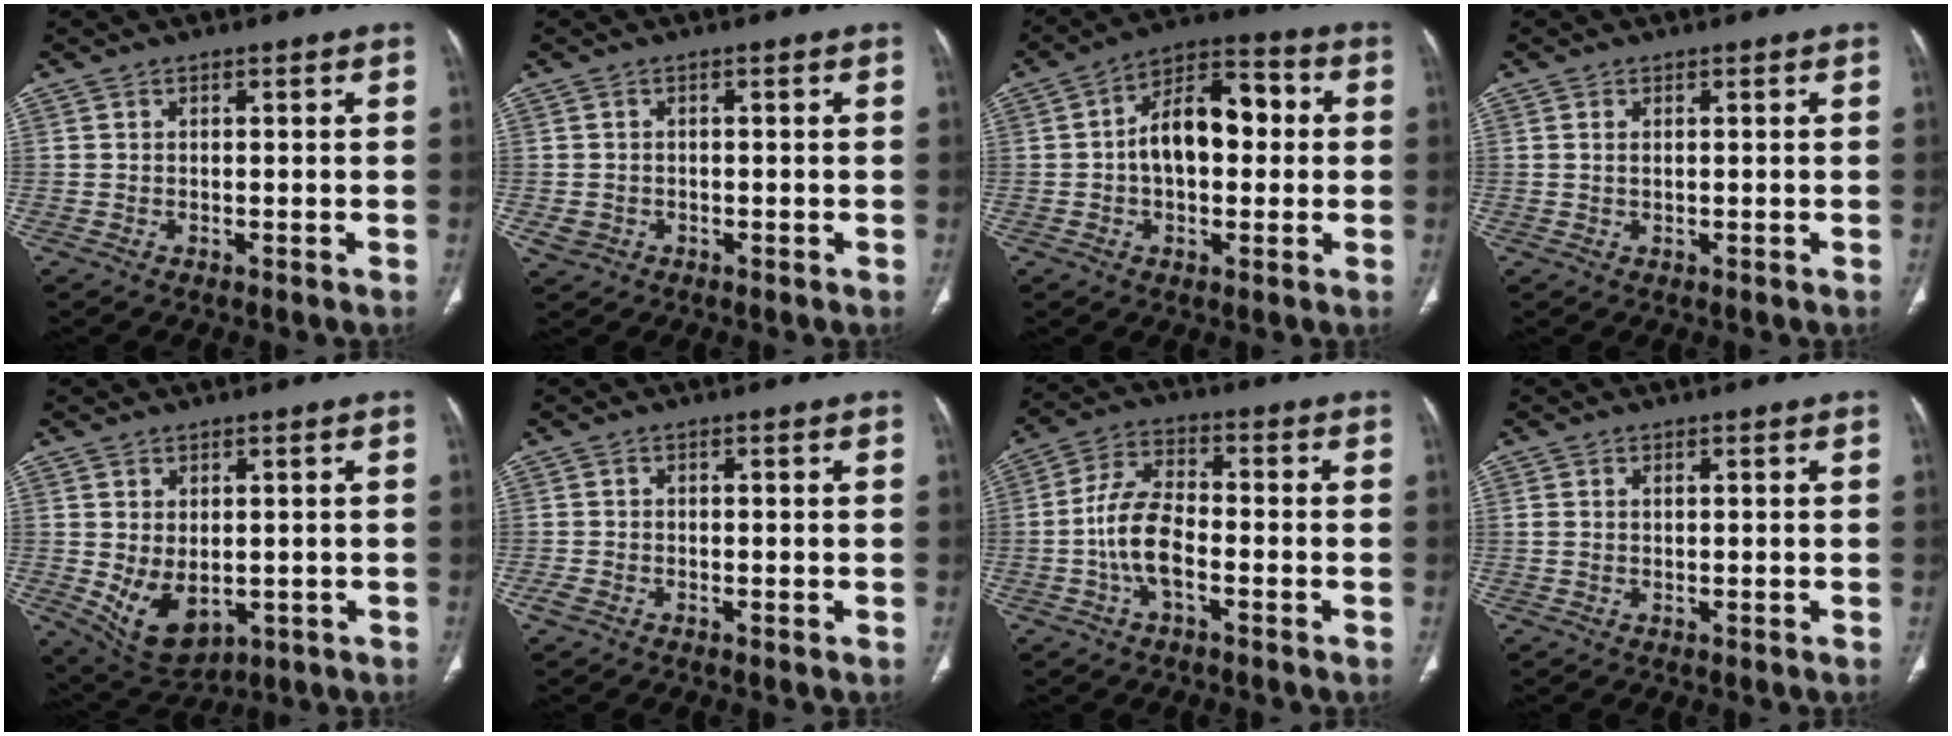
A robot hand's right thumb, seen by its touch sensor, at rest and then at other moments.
{"total": 2.3, "force": [-0.7, 2.1, 0.7], "torque": [-0.011, 0.004, -0.006]}
{"total": 13.2, "force": [0.7, 7.9, 10.6], "torque": [-0.147, 0.034, 0.001]}
{"total": 0.8, "force": [0.3, 0.3, 0.6], "torque": [-0.018, 0.004, 0.008]}
{"total": 8.7, "force": [-1.1, 5.7, 6.5], "torque": [-0.101, -0.010, 0.010]}
{"total": 1.6, "force": [-0.9, 1.0, 0.9], "torque": [-0.023, 0.000, -0.019]}
{"total": 9.1, "force": [-2.5, 4.4, 7.6], "torque": [-0.154, 0.029, -0.051]}
{"total": 1.1, "force": [0.3, 0.6, 0.8], "torque": [-0.029, 0.012, 0.014]}